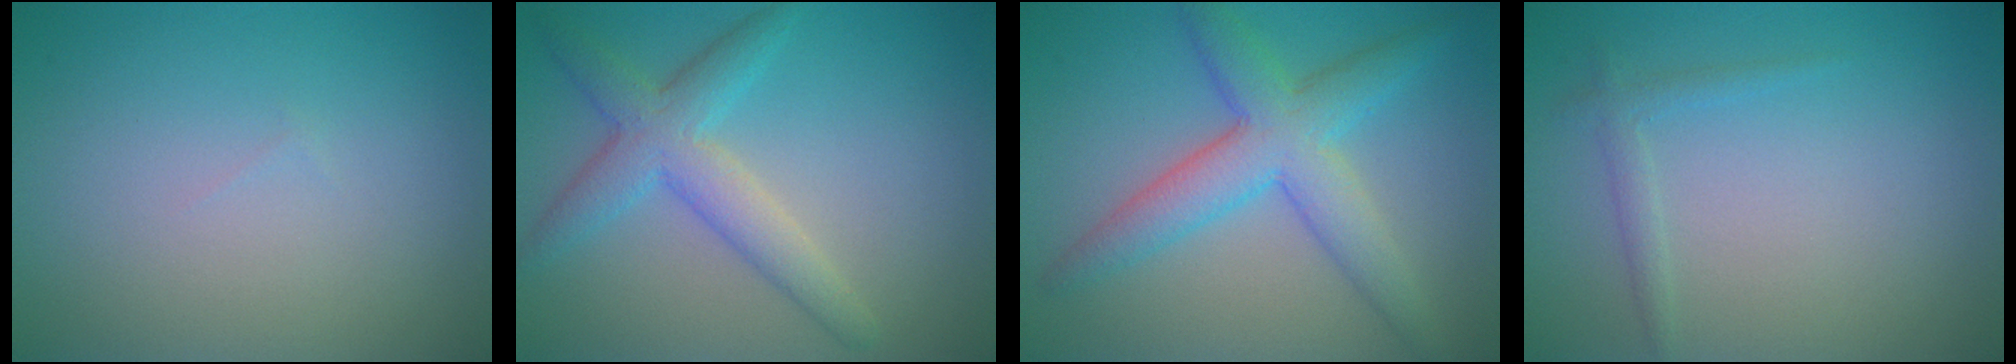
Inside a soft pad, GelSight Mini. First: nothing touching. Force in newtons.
{"total": 4.3, "press": 4.3, "slide": 0.2}
{"total": 5.7, "press": 5.7, "slide": 0.2}
{"total": 1.2, "press": 1.2, "slide": 0.0}